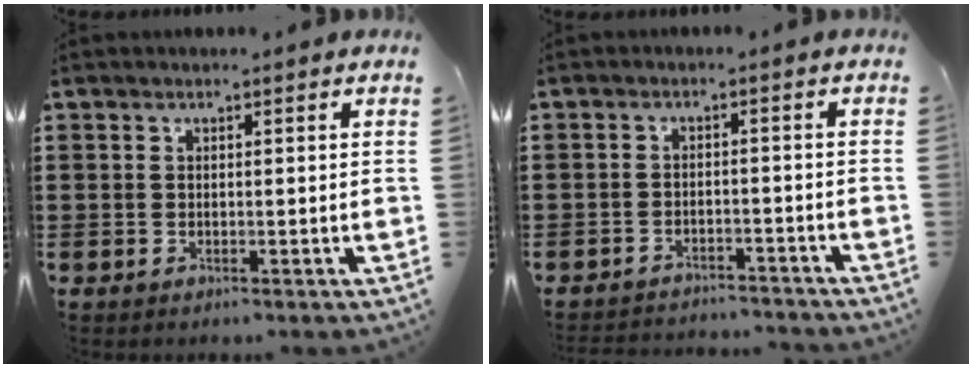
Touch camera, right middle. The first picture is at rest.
{"total": 2.7, "force": [-2.7, 0.2, -0.2], "torque": [-0.005, 0.000, -0.059]}